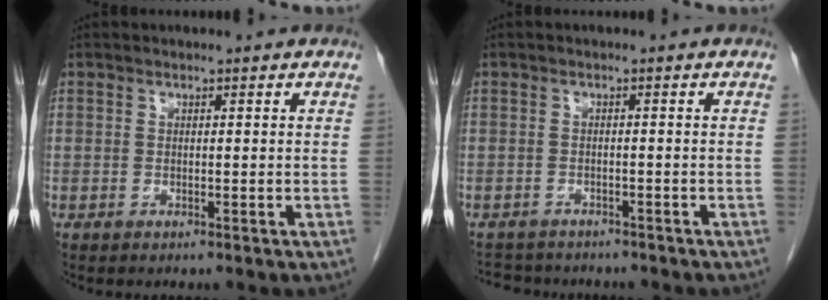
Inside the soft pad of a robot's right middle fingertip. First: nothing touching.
{"total": 6.5, "force": [-5.9, 2.4, 1.3], "torque": [-0.023, 0.002, -0.080]}